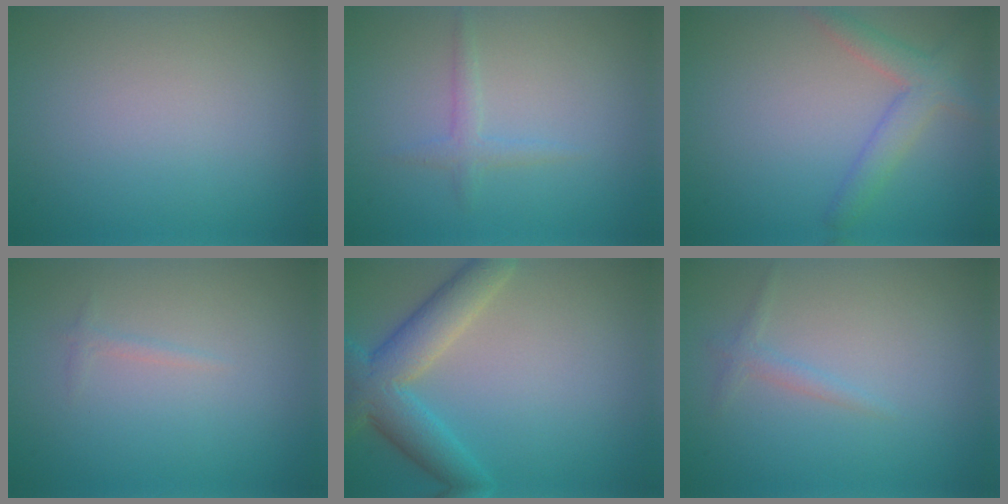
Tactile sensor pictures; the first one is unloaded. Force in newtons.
{"total": 1.4, "press": 1.4, "slide": 0.1}
{"total": 3.1, "press": 3.1, "slide": 0.1}
{"total": 0.6, "press": 0.6, "slide": 0.1}
{"total": 5.9, "press": 5.9, "slide": 0.4}
{"total": 1.1, "press": 1.1, "slide": 0.1}